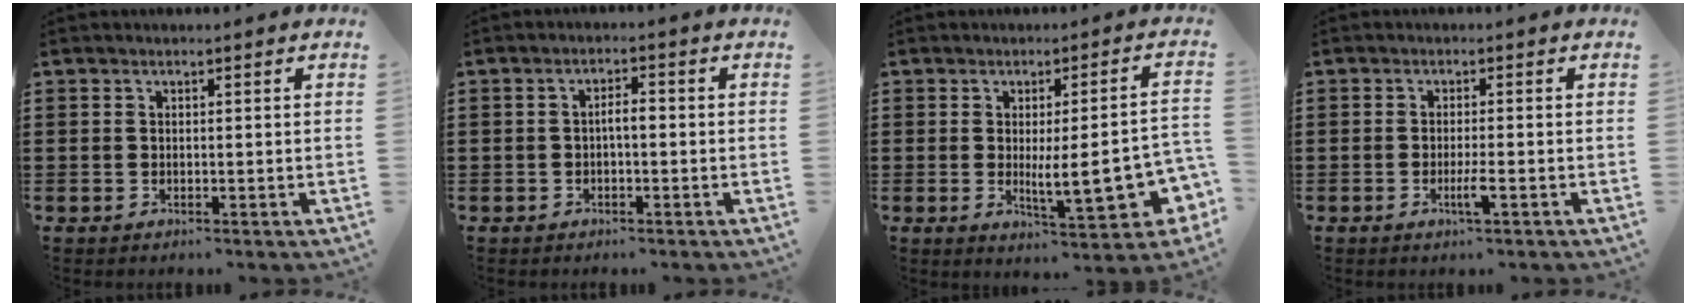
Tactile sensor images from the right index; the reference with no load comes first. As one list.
[{"total": 2.2, "force": [-0.5, 0.6, 2.0], "torque": [-0.038, 0.003, -0.010]}, {"total": 10.2, "force": [-1.6, 2.6, 9.7], "torque": [-0.139, -0.017, -0.023]}, {"total": 2.7, "force": [-1.2, 0.1, 2.4], "torque": [-0.048, -0.006, -0.025]}]